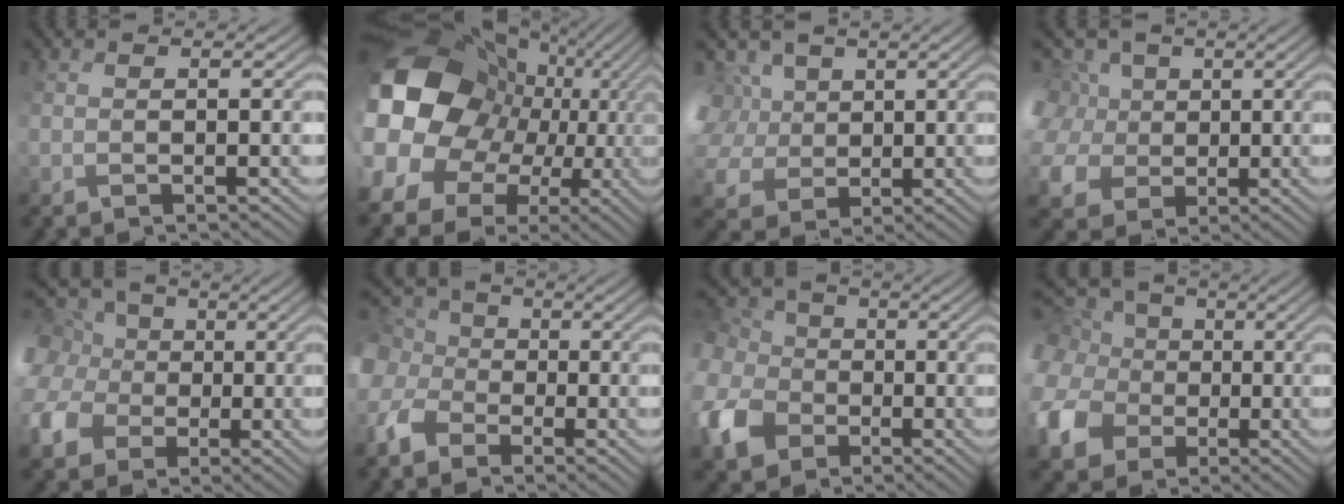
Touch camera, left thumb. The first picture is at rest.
{"total": 21.2, "force": [1.2, 17.7, 11.7], "torque": [-0.241, -0.009, -0.001]}
{"total": 12.6, "force": [4.8, 9.9, 6.1], "torque": [-0.178, 0.033, 0.079]}
{"total": 13.6, "force": [3.3, 11.2, 7.0], "torque": [-0.223, 0.032, 0.047]}
{"total": 9.4, "force": [1.8, 8.0, 4.5], "torque": [-0.163, 0.025, 0.038]}
{"total": 8.8, "force": [-1.9, 7.2, 4.6], "torque": [-0.150, -0.013, -0.043]}
{"total": 10.6, "force": [-1.4, 9.1, 5.2], "torque": [-0.176, -0.020, -0.027]}
{"total": 11.9, "force": [2.4, 10.1, 5.9], "torque": [-0.197, 0.018, 0.045]}